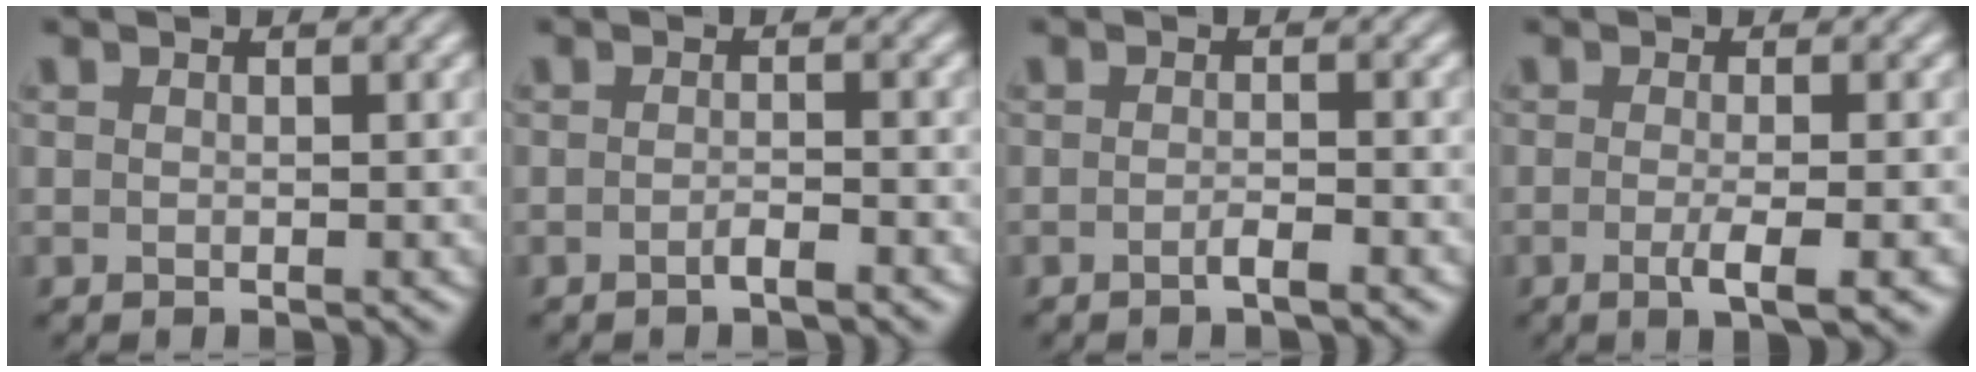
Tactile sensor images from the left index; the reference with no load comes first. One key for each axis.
{"total": 1.4, "fx": -0.9, "fy": 0.3, "fz": 1.1, "tx": -0.018, "ty": 0.001, "tz": -0.018}
{"total": 1.7, "fx": -0.9, "fy": 0.4, "fz": 1.4, "tx": -0.020, "ty": 0.001, "tz": -0.019}
{"total": 3.7, "fx": -1.0, "fy": 0.9, "fz": 3.4, "tx": -0.051, "ty": -0.005, "tz": -0.020}